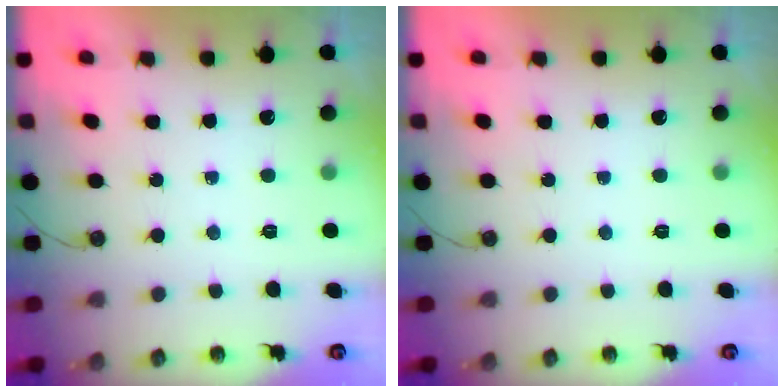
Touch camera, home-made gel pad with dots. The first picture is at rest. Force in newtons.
{"total": 0.0}